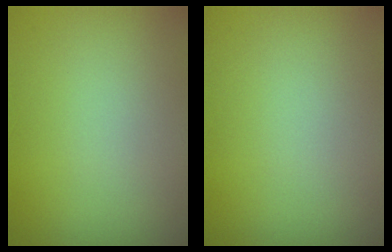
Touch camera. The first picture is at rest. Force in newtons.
{"total": 0.0}